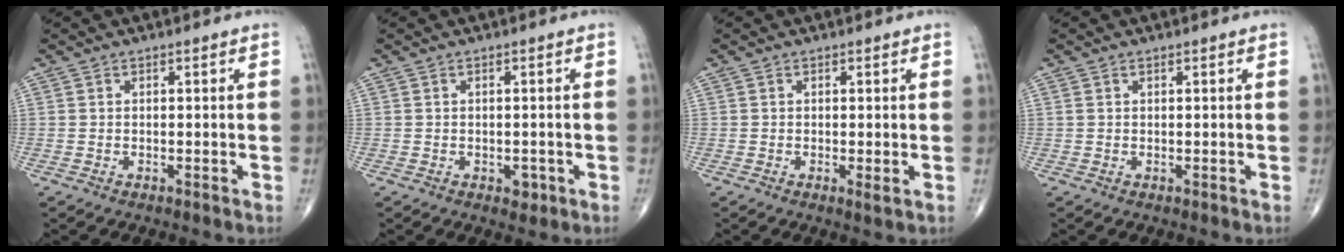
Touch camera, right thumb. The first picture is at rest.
{"total": 1.9, "force": [-0.7, 1.3, 1.2], "torque": [-0.007, 0.001, -0.006]}
{"total": 1.1, "force": [-0.1, 0.2, 1.1], "torque": [-0.024, -0.007, -0.004]}
{"total": 0.5, "force": [0.3, 0.3, 0.4], "torque": [-0.012, 0.011, 0.008]}